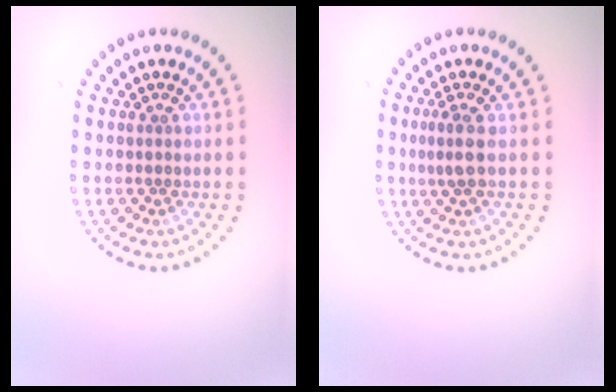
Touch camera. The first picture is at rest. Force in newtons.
{"total": 1.9, "press": 1.5, "slide": 1.0}